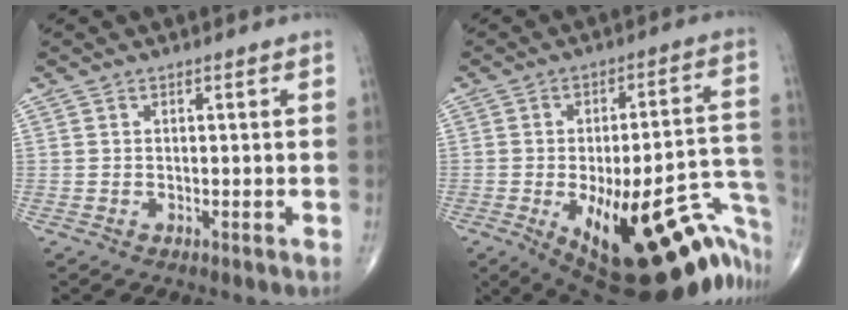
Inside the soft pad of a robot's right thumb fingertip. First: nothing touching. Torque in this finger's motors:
{"motor_torque": [2.86, 2.16, 1.80, -0.98, 0.50]}